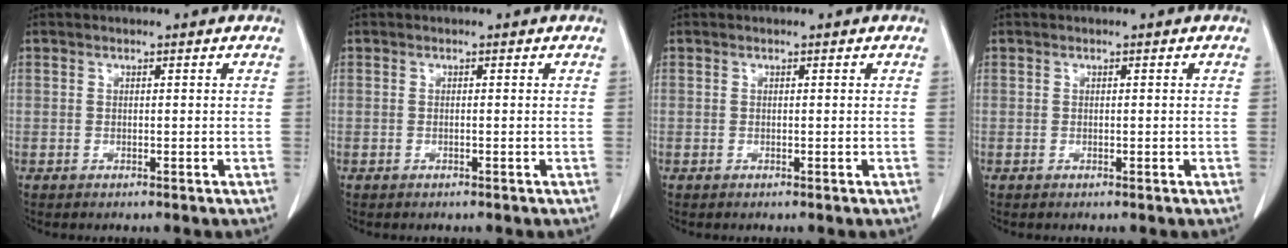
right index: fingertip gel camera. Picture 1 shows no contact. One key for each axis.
{"total": 0.0}
{"total": 0.0}
{"total": 0.0}